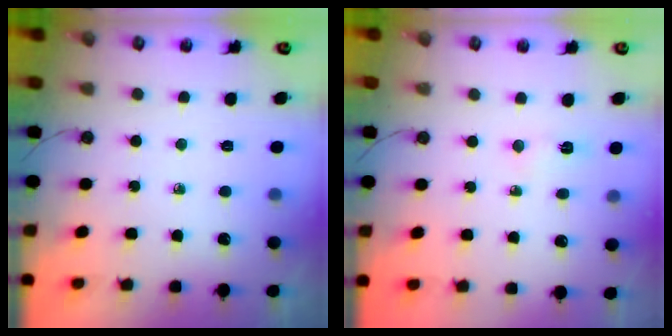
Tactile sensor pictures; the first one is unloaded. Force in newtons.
{"total": 2.8, "press": 2.8, "slide": 0.2}